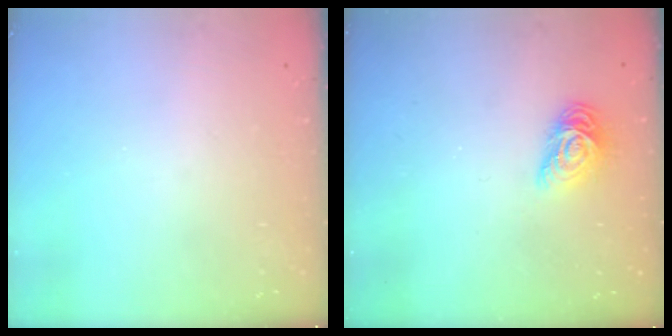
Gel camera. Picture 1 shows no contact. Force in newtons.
{"total": 8.4, "press": 8.3, "slide": 0.3}